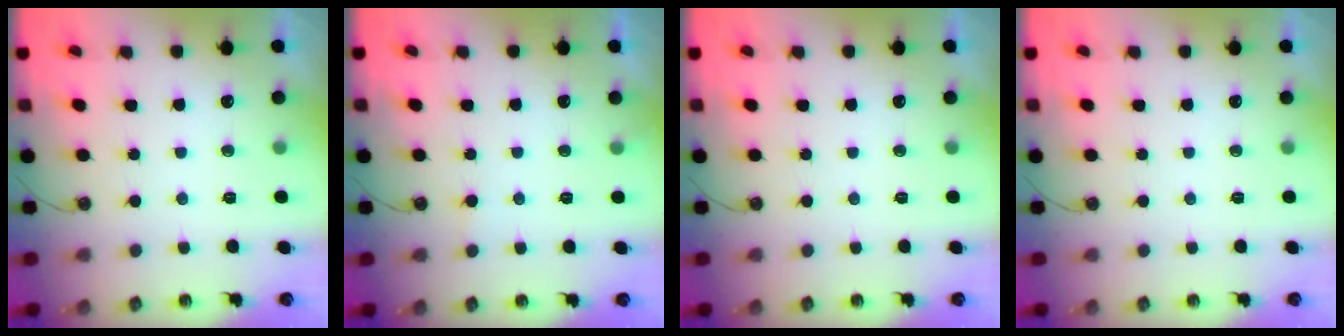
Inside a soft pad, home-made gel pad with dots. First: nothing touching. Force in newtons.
{"total": 4.1, "press": 4.1, "slide": 0.3}
{"total": 0.0}
{"total": 0.0}